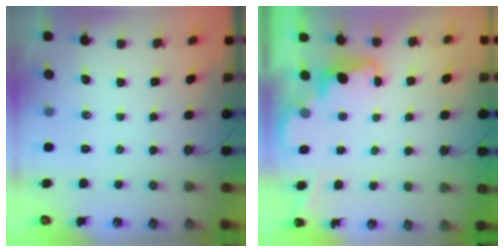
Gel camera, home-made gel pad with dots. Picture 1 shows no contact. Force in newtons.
{"total": 2.2, "press": 2.1, "slide": 0.5}